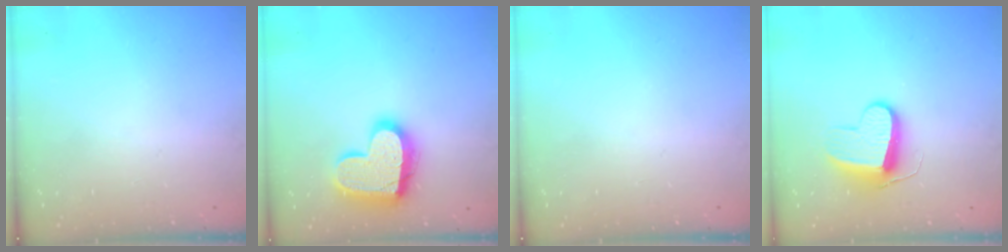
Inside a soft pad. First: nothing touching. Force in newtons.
{"total": 18.3, "press": 18.3, "slide": 1.2}
{"total": 0.0}
{"total": 9.8, "press": 9.8, "slide": 0.3}